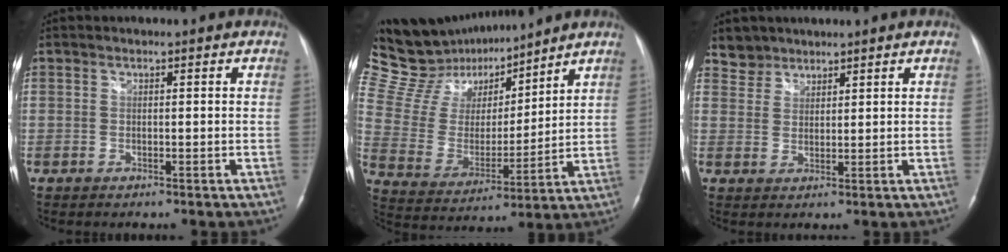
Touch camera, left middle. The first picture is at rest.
{"total": 18.1, "force": [15.9, 5.7, 6.4], "torque": [-0.117, 0.016, 0.290]}
{"total": 3.3, "force": [2.8, 1.7, -0.6], "torque": [0.020, 0.007, 0.051]}